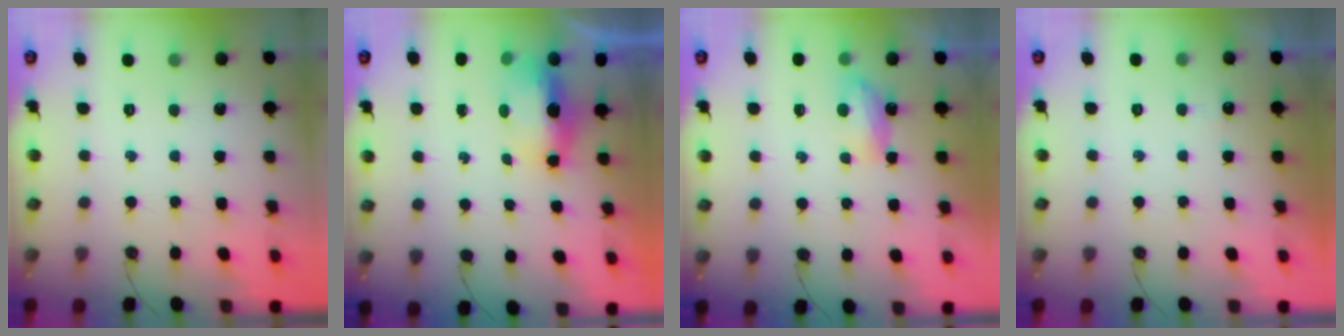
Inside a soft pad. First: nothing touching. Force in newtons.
{"total": 13.9, "press": 8.4, "slide": 11.0}
{"total": 5.6, "press": 5.5, "slide": 0.7}
{"total": 2.5, "press": 2.4, "slide": 0.5}